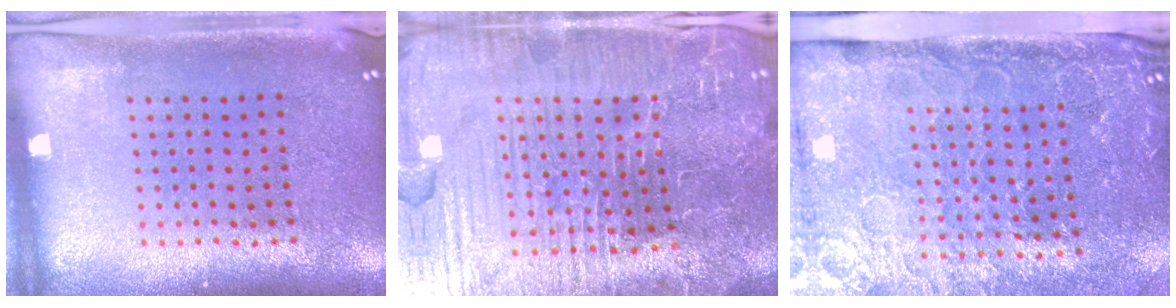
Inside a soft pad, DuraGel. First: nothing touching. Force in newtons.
{"total": 5.9, "press": 5.5, "slide": 1.9}
{"total": 4.3, "press": 3.6, "slide": 2.3}